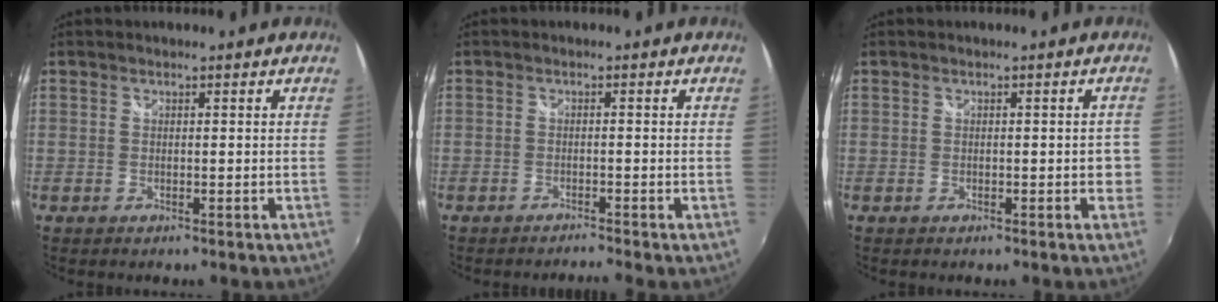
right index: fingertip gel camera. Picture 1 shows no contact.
{"total": 1.6, "force": [-1.5, -0.4, 0.0], "torque": [-0.003, -0.007, -0.027]}
{"total": 2.6, "force": [-0.5, 1.4, 2.1], "torque": [-0.018, 0.004, -0.005]}